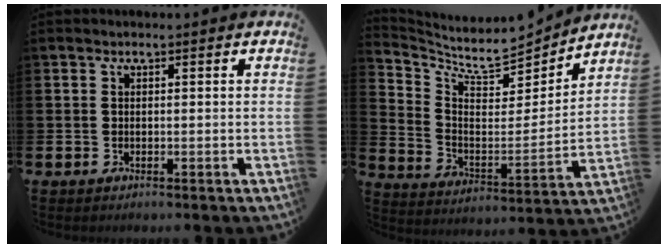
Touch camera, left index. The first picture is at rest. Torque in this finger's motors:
{"motor_torque": [0.32, -0.67, 0.09, 0.00]}